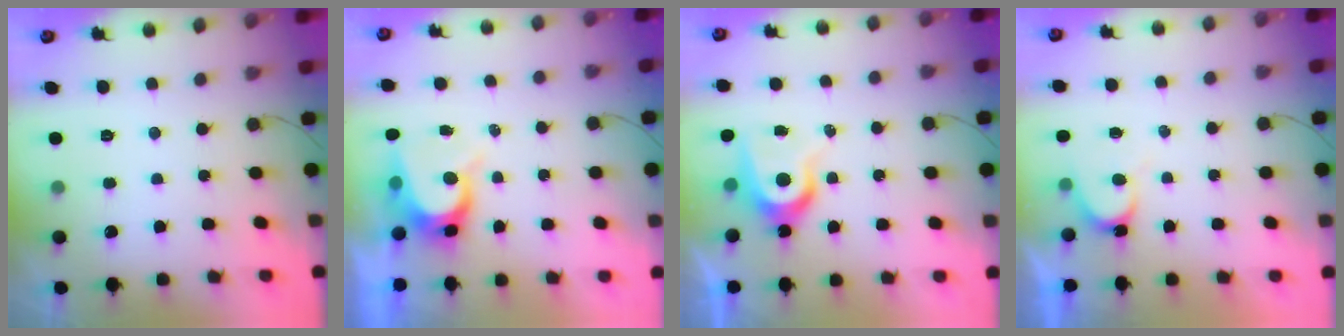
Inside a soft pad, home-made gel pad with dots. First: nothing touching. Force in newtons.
{"total": 7.0, "press": 6.9, "slide": 0.8}
{"total": 7.8, "press": 7.8, "slide": 0.2}
{"total": 5.4, "press": 5.3, "slide": 0.4}